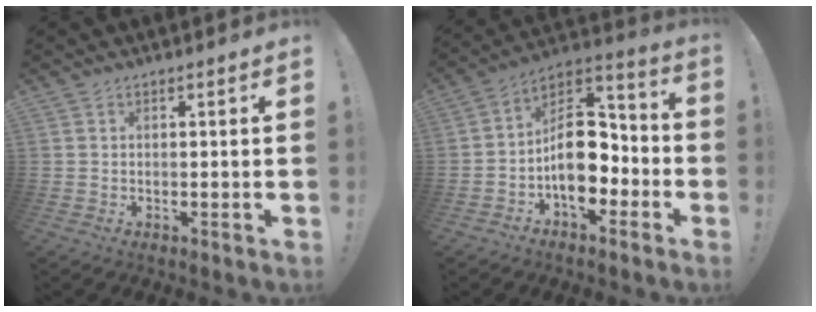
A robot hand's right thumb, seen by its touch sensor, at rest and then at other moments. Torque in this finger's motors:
{"motor_torque": [3.15, 1.86, 1.24, -0.93, 0.36]}